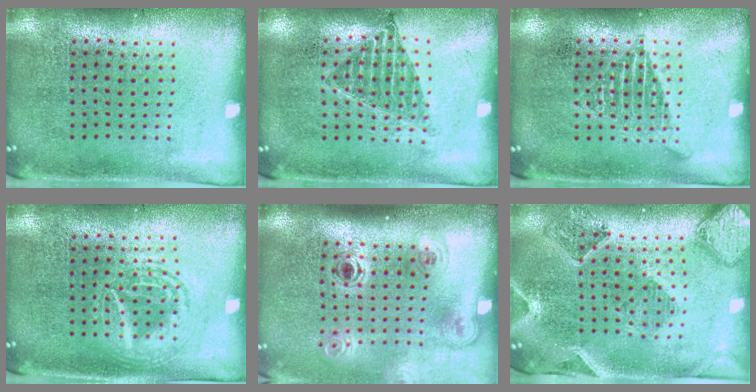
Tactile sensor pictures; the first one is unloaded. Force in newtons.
{"total": 0.9, "press": 0.8, "slide": 0.4}
{"total": 1.7, "press": 1.7, "slide": 0.1}
{"total": 2.8, "press": 2.8, "slide": 0.3}
{"total": 2.0, "press": 1.3, "slide": 1.5}
{"total": 1.6, "press": 1.6, "slide": 0.4}